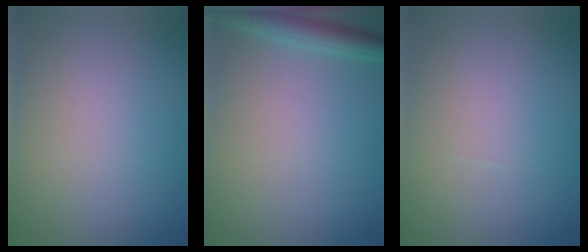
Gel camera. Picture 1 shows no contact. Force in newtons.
{"total": 3.0, "press": 3.0, "slide": 0.2}
{"total": 0.0}